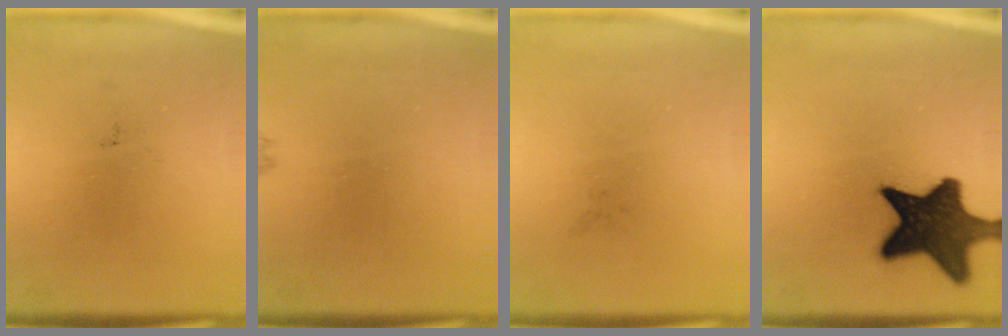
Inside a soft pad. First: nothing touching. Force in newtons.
{"total": 0.7}
{"total": 0.0}
{"total": 15.6}